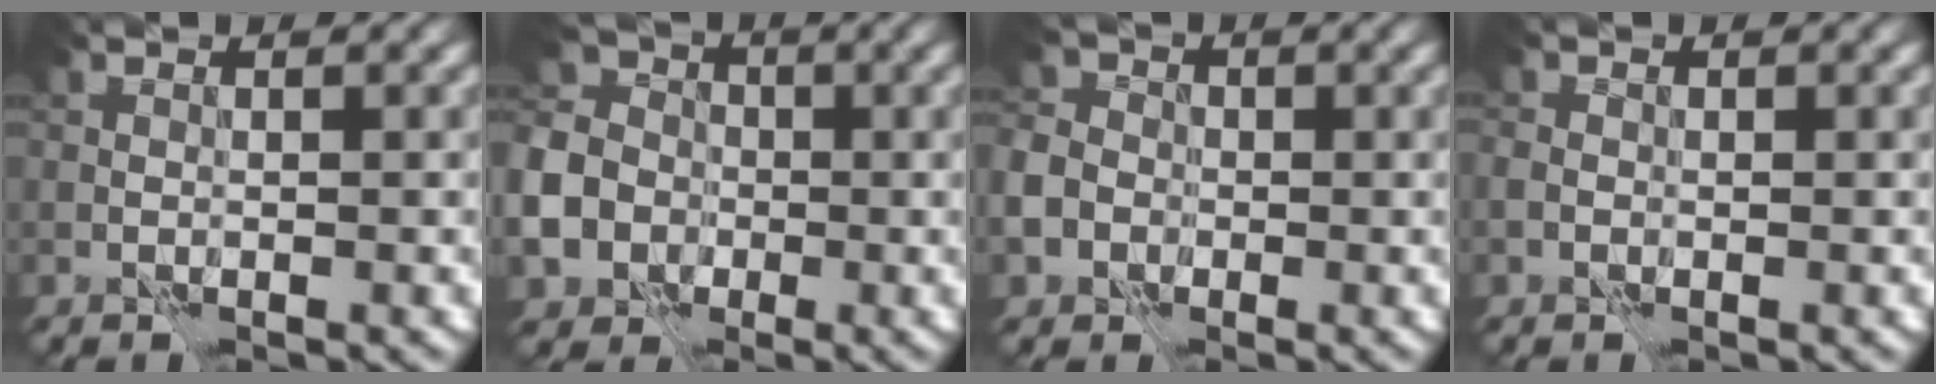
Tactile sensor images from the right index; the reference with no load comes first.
{"total": 10.7, "force": [-5.2, 8.7, 3.6], "torque": [-0.098, -0.042, -0.100]}
{"total": 5.9, "force": [-2.5, 4.9, 2.1], "torque": [-0.047, -0.016, -0.059]}
{"total": 0.8, "force": [-0.4, 0.7, 0.2], "torque": [-0.005, 0.001, -0.011]}